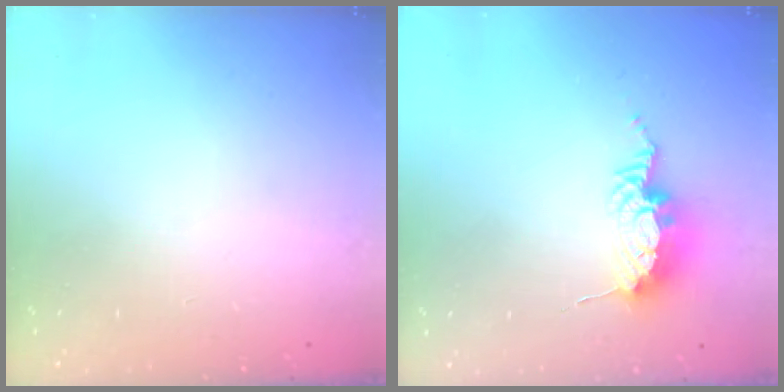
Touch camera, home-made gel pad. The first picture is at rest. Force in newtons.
{"total": 9.2, "press": 9.2, "slide": 1.0}